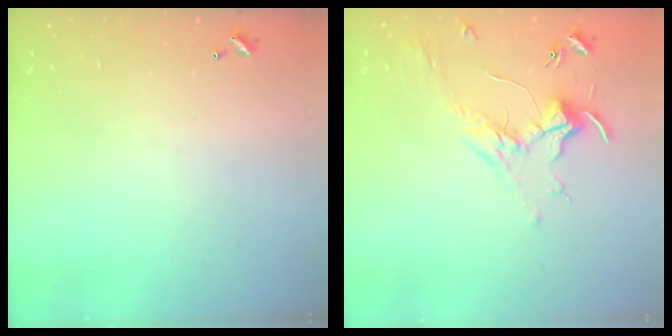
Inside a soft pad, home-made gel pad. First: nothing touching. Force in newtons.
{"total": 1.7, "press": 1.5, "slide": 0.9}